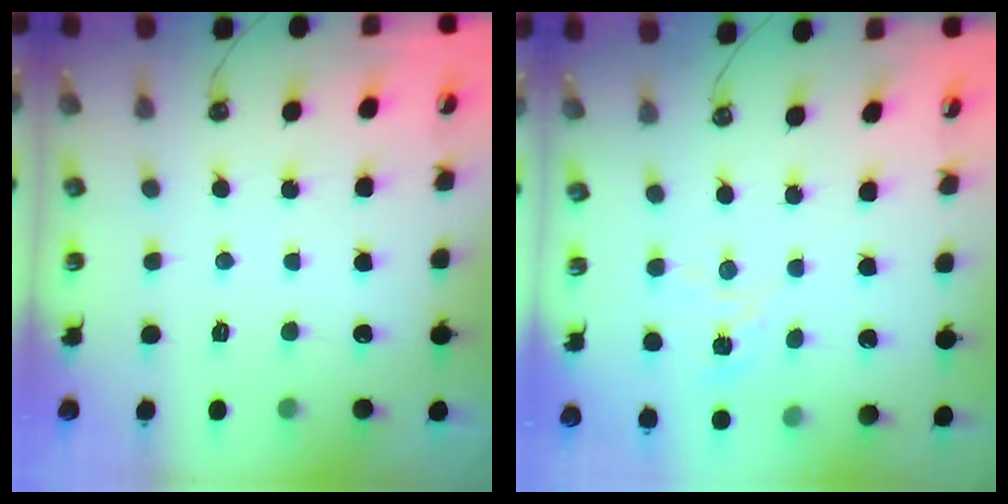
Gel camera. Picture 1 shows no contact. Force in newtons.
{"total": 2.9, "press": 2.9, "slide": 0.4}